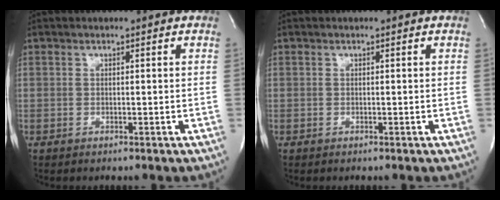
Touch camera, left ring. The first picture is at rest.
{"total": 0.0}